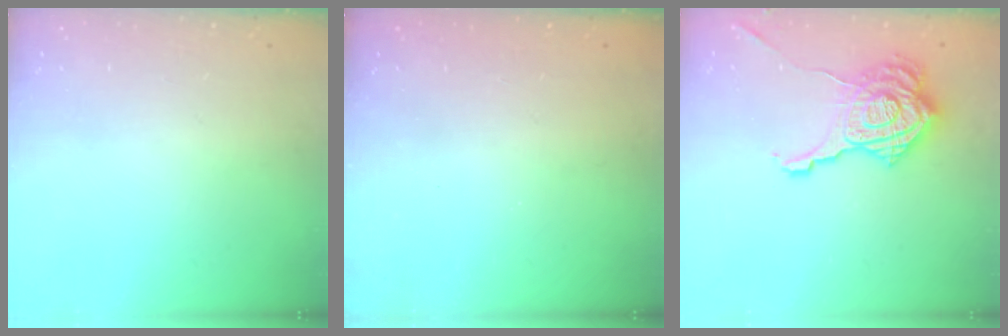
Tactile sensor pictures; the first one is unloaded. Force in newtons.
{"total": 2.5, "press": 2.4, "slide": 0.8}
{"total": 20.8, "press": 20.7, "slide": 1.2}